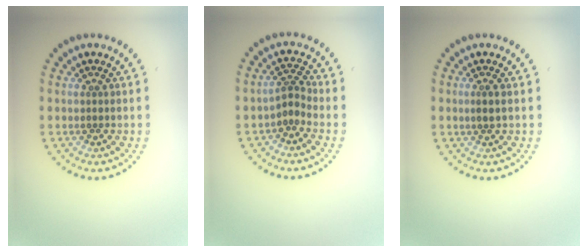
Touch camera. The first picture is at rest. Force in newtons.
{"total": 1.9, "press": 1.2, "slide": 1.4}
{"total": 1.2, "press": 0.9, "slide": 0.8}